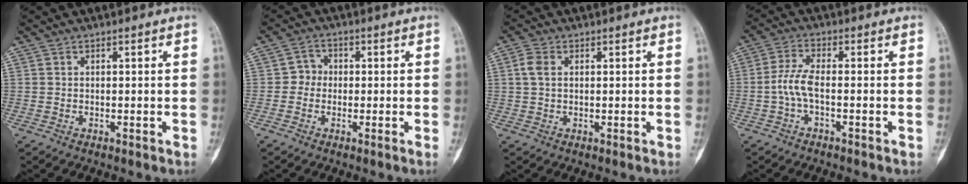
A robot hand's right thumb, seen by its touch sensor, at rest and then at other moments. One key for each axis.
{"total": 2.7, "fx": -0.4, "fy": 2.4, "fz": 1.0, "tx": 0.001, "ty": 0.009, "tz": -0.020}
{"total": 3.1, "fx": 0.7, "fy": 2.0, "fz": 2.2, "tx": -0.050, "ty": 0.007, "tz": 0.012}
{"total": 4.7, "fx": -1.3, "fy": 1.5, "fz": 4.3, "tx": -0.103, "ty": 0.012, "tz": -0.030}